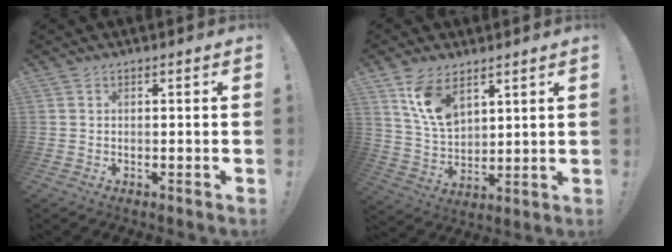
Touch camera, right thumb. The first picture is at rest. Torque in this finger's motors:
{"motor_torque": [0.79, 0.93, 0.11, 0.20, 0.07]}